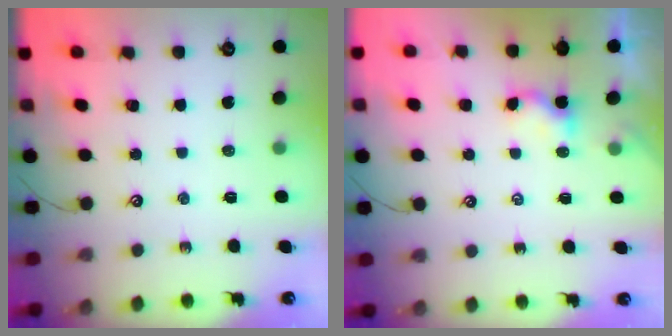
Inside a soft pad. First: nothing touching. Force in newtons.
{"total": 1.7, "press": 1.6, "slide": 0.5}